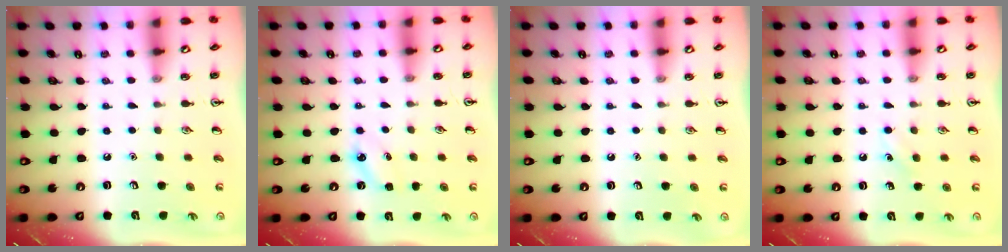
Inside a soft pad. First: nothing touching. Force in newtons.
{"total": 3.7, "press": 3.5, "slide": 1.1}
{"total": 0.0}
{"total": 4.2, "press": 3.9, "slide": 1.4}